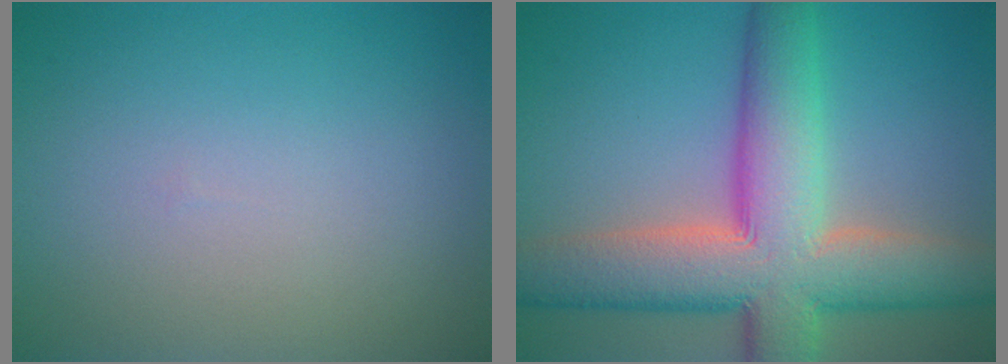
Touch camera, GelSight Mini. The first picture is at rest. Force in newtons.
{"total": 11.8, "press": 11.8, "slide": 0.8}